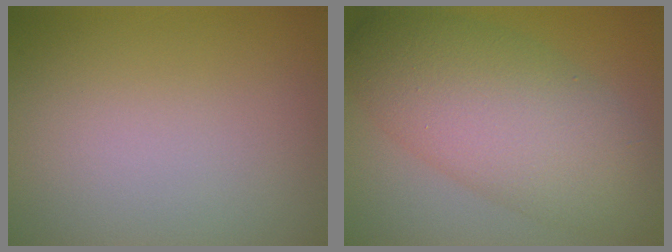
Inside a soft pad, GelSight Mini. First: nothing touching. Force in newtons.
{"total": 9.6, "press": 9.6, "slide": 0.2}